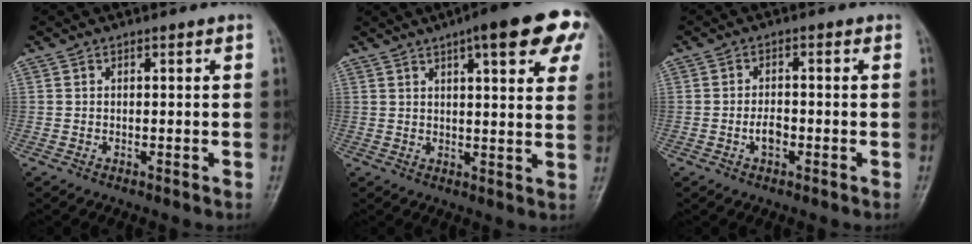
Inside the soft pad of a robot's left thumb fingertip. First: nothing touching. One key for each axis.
{"total": 17.3, "fx": 8.9, "fy": 4.4, "fz": 14.1, "tx": -0.158, "ty": -0.009, "tz": 0.107}
{"total": 2.7, "fx": -1.2, "fy": 1.5, "fz": 1.9, "tx": -0.021, "ty": 0.007, "tz": -0.021}